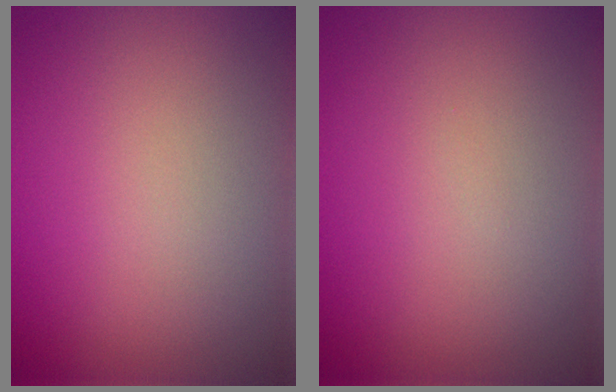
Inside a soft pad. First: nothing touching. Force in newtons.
{"total": 0.0}